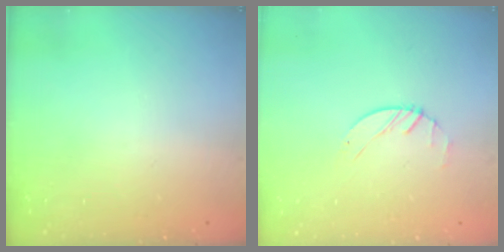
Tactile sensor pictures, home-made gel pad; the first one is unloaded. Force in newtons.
{"total": 1.2, "press": 1.2, "slide": 0.2}